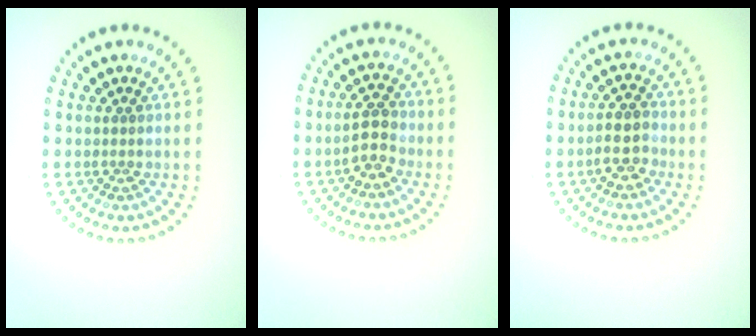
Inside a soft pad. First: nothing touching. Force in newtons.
{"total": 2.8, "press": 2.7, "slide": 0.7}
{"total": 2.8, "press": 2.7, "slide": 0.8}